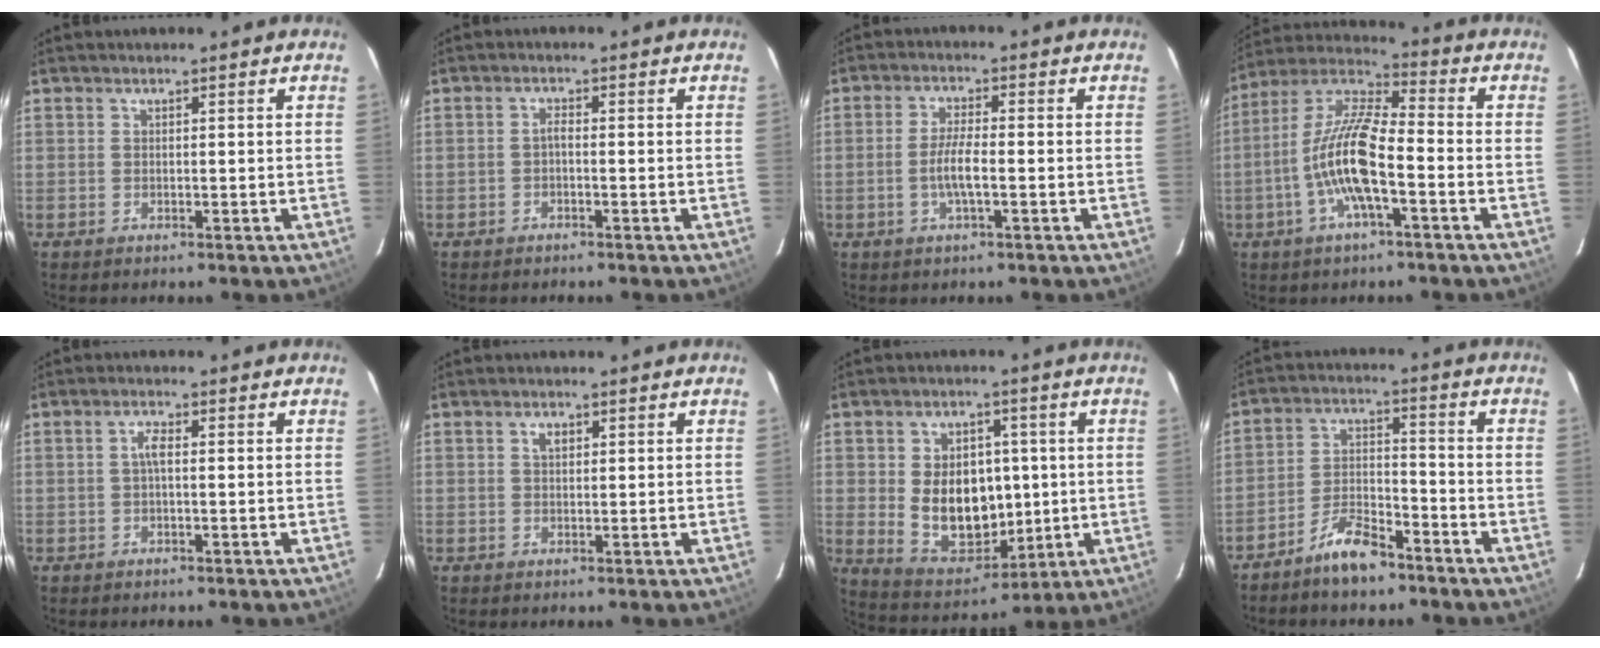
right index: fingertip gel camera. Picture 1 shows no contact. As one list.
[{"total": 1.1, "force": [-0.6, 0.3, 0.9], "torque": [-0.018, 0.006, -0.013]}, {"total": 4.9, "force": [-1.3, 0.8, 4.7], "torque": [-0.093, 0.000, -0.025]}, {"total": 13.3, "force": [-4.1, 3.2, 12.3], "torque": [-0.245, 0.002, -0.084]}, {"total": 2.0, "force": [0.0, 0.6, 1.9], "torque": [-0.040, 0.006, -0.001]}, {"total": 1.8, "force": [0.7, 1.1, 1.2], "torque": [-0.021, 0.005, 0.012]}, {"total": 13.5, "force": [0.2, 9.8, 9.2], "torque": [-0.179, -0.004, 0.030]}, {"total": 8.0, "force": [-6.4, 2.6, 4.1], "torque": [-0.090, 0.012, -0.116]}]